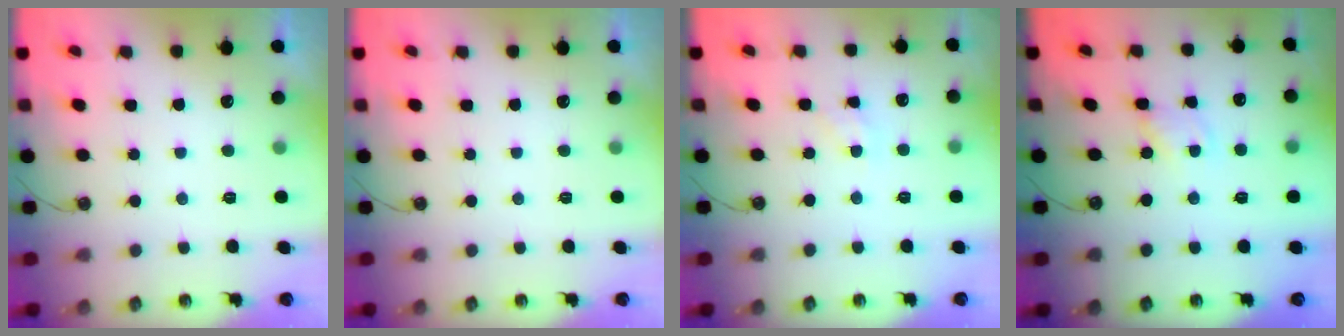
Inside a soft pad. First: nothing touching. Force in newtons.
{"total": 0.0}
{"total": 3.0, "press": 3.0, "slide": 0.2}
{"total": 1.6, "press": 1.6, "slide": 0.2}